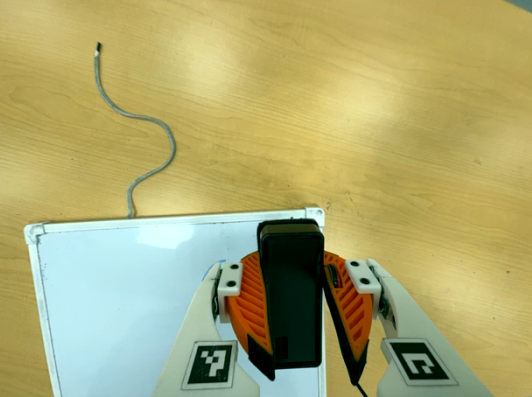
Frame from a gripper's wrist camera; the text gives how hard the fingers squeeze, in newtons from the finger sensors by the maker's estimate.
{"total": 9.8, "left": 9.4, "right": 10.2}